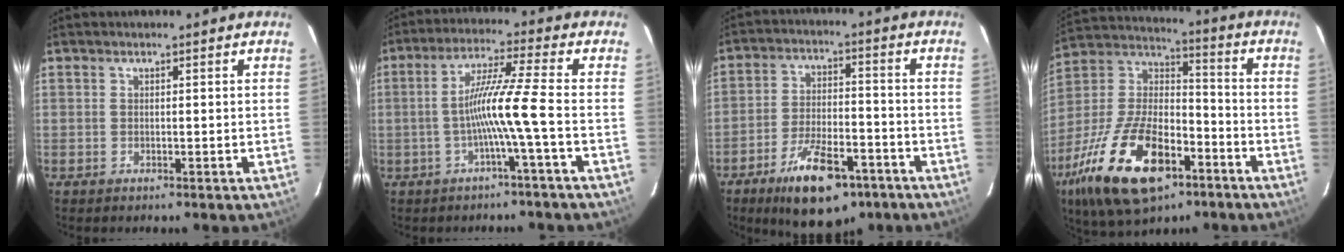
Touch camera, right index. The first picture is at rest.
{"total": 8.6, "force": [-2.6, -2.1, 7.9], "torque": [-0.157, 0.003, -0.046]}
{"total": 15.2, "force": [-9.5, 6.1, 10.2], "torque": [-0.191, -0.006, -0.150]}
{"total": 25.0, "force": [-12.9, 11.8, 17.8], "torque": [-0.367, -0.016, -0.222]}